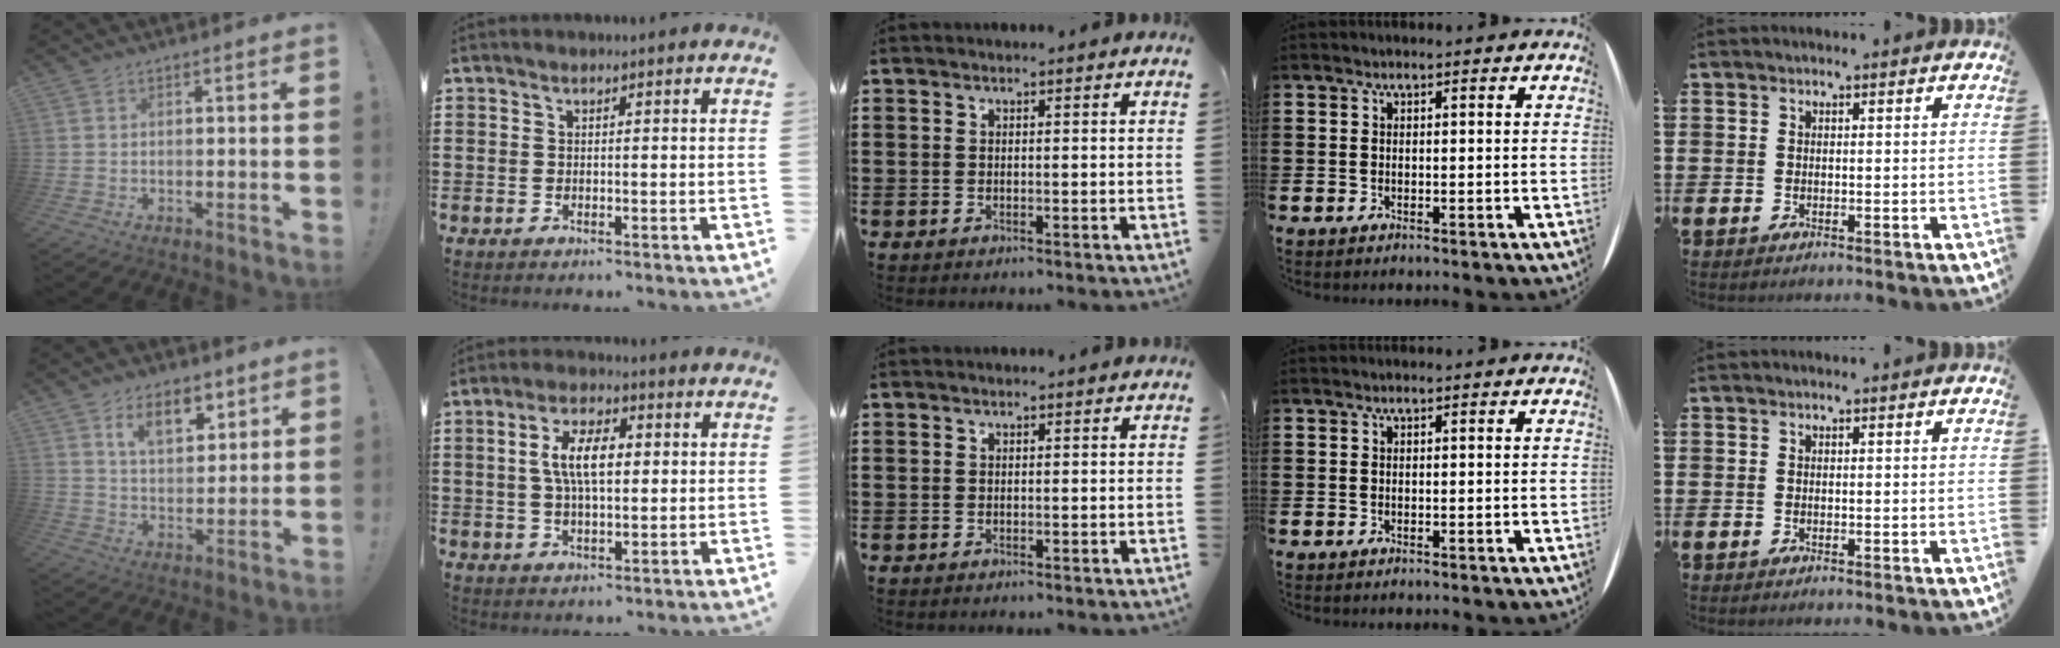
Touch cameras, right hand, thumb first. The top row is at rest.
{"thumb": {"total": 10.3, "force": [6.1, 5.4, 6.3], "torque": [-0.094, -0.021, 0.110]}, "index": {"total": 6.8, "force": [0.6, 2.8, 6.2], "torque": [-0.130, 0.008, 0.006]}}